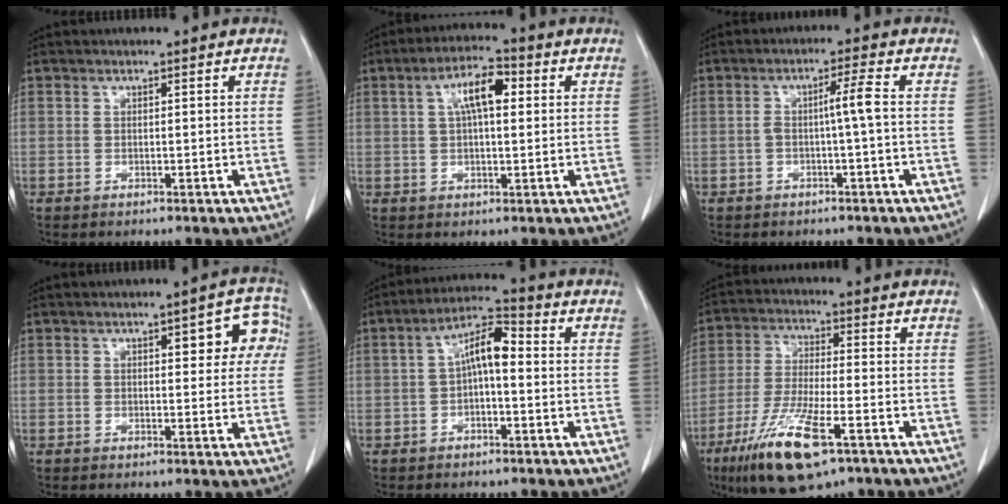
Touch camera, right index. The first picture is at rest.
{"total": 7.1, "force": [1.9, 2.2, 6.5], "torque": [-0.120, 0.020, 0.031]}
{"total": 3.5, "force": [-0.4, -0.6, 3.4], "torque": [-0.061, 0.010, -0.006]}
{"total": 7.4, "force": [2.5, 2.7, 6.5], "torque": [-0.061, 0.019, 0.024]}
{"total": 6.9, "force": [0.1, 2.3, 6.6], "torque": [-0.122, 0.031, -0.002]}
{"total": 13.6, "force": [-7.6, 2.7, 11.0], "torque": [-0.220, -0.028, -0.131]}